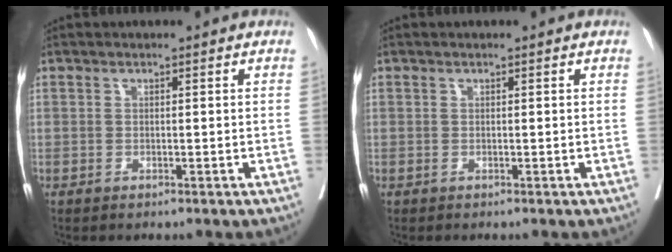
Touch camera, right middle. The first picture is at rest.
{"total": 0.0}